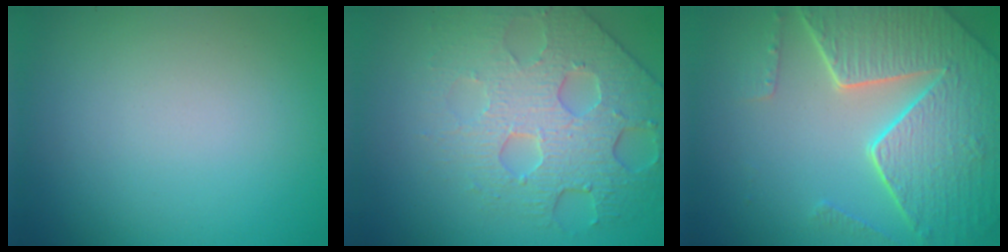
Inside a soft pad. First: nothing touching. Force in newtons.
{"total": 6.3, "press": 5.1, "slide": 3.8}
{"total": 7.8, "press": 5.7, "slide": 5.4}